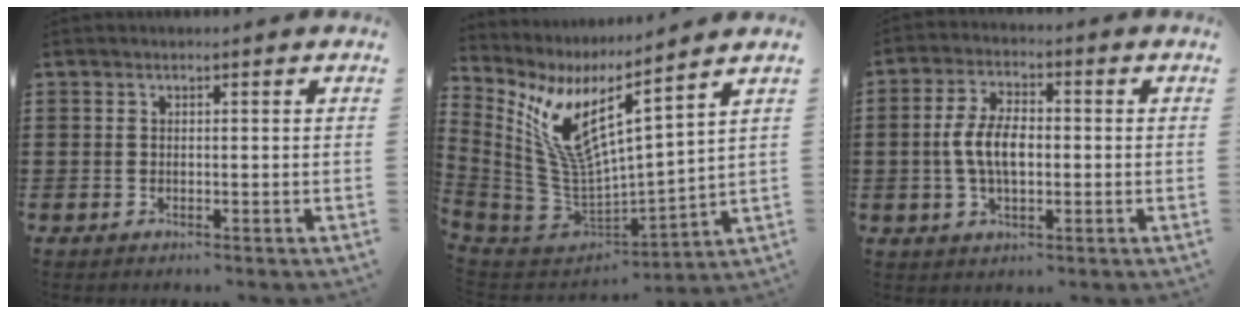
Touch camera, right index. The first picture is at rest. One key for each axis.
{"total": 9.5, "fx": 4.9, "fy": 2.4, "fz": 7.7, "tx": -0.188, "ty": -0.057, "tz": 0.078}
{"total": 6.7, "fx": -0.4, "fy": 3.2, "fz": 5.8, "tx": -0.128, "ty": 0.002, "tz": -0.013}